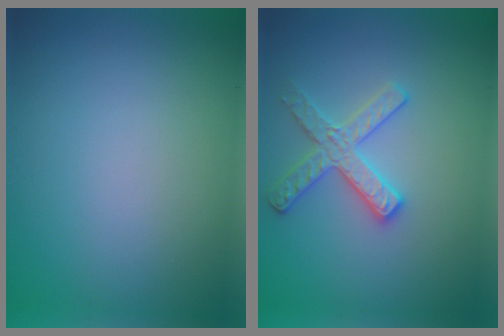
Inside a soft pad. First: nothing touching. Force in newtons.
{"total": 2.9, "press": 2.8, "slide": 0.6}